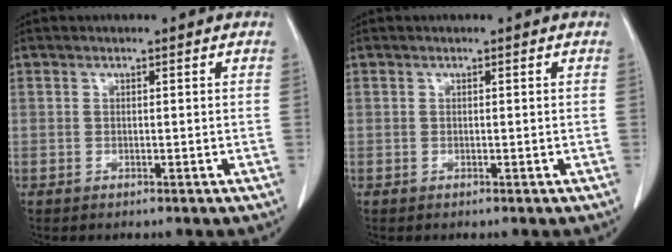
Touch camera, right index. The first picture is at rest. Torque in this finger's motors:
{"motor_torque": [0.00, 0.00, 0.00, 0.00]}